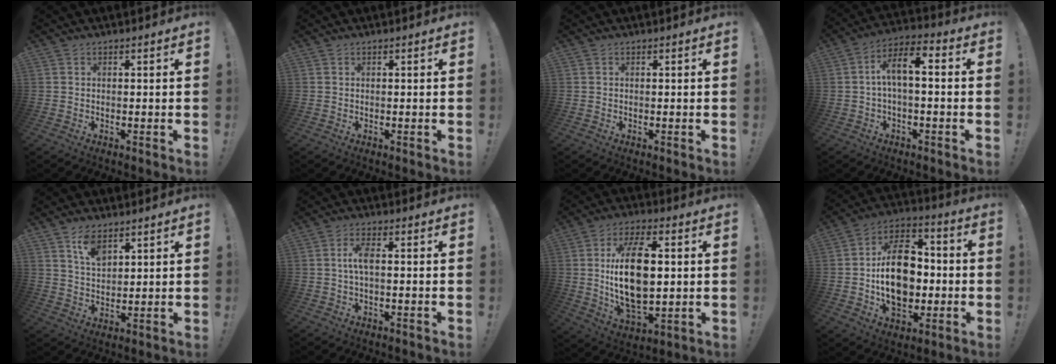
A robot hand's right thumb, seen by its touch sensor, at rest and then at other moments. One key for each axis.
{"total": 0.0}
{"total": 0.0}
{"total": 8.2, "fx": 0.2, "fy": 3.3, "fz": 7.5, "tx": -0.138, "ty": 0.010, "tz": 0.003}
{"total": 7.3, "fx": 4.8, "fy": 3.7, "fz": 4.2, "tx": -0.072, "ty": -0.023, "tz": 0.086}
{"total": 4.8, "fx": -0.1, "fy": 1.5, "fz": 4.5, "tx": -0.097, "ty": 0.009, "tz": -0.003}
{"total": 19.4, "fx": 2.4, "fy": 10.1, "fz": 16.4, "tx": -0.294, "ty": -0.010, "tz": 0.031}
{"total": 19.9, "fx": -1.3, "fy": 13.9, "fz": 14.2, "tx": -0.234, "ty": 0.013, "tz": -0.018}